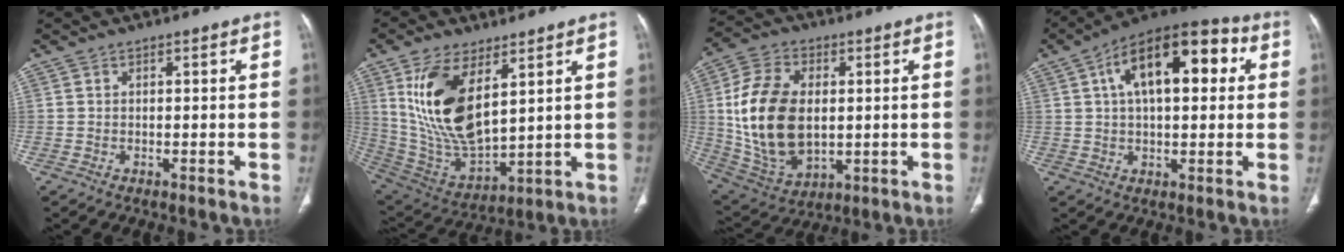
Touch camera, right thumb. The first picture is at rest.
{"total": 17.9, "force": [6.7, 8.4, 14.3], "torque": [-0.267, -0.029, 0.150]}
{"total": 19.6, "force": [1.2, 12.3, 15.1], "torque": [-0.286, -0.010, 0.037]}
{"total": 18.3, "force": [4.9, 9.0, 15.2], "torque": [-0.211, 0.029, 0.067]}